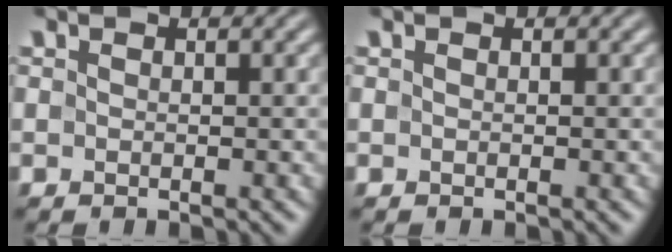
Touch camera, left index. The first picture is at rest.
{"total": 0.0}